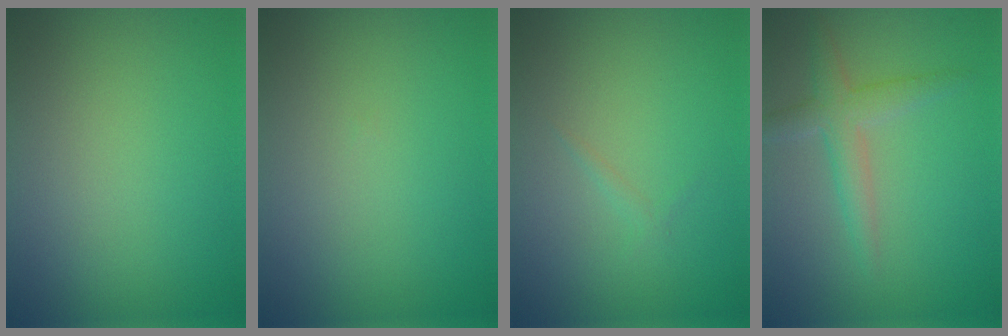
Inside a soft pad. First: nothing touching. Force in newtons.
{"total": 0.0}
{"total": 0.5, "press": 0.5, "slide": 0.1}
{"total": 2.9, "press": 2.9, "slide": 0.1}